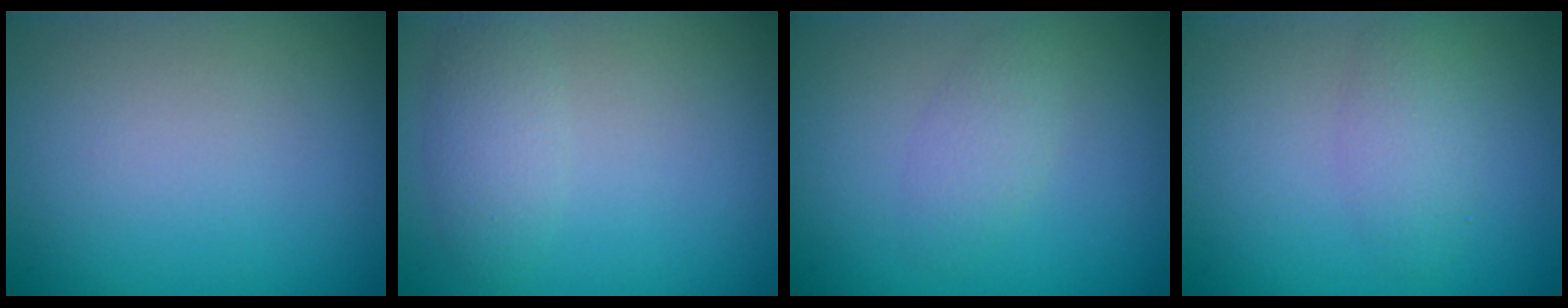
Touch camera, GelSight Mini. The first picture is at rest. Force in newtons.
{"total": 2.1, "press": 2.1, "slide": 0.2}
{"total": 1.7, "press": 1.7, "slide": 0.1}
{"total": 2.1, "press": 2.1, "slide": 0.0}